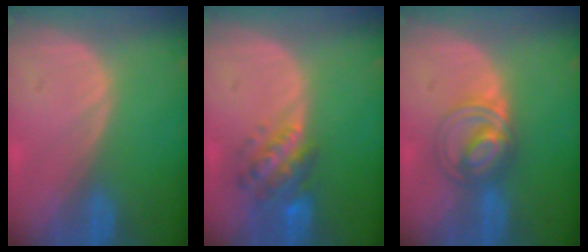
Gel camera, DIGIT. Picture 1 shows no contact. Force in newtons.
{"total": 6.1, "press": 5.9, "slide": 1.4}
{"total": 5.8, "press": 5.7, "slide": 0.7}